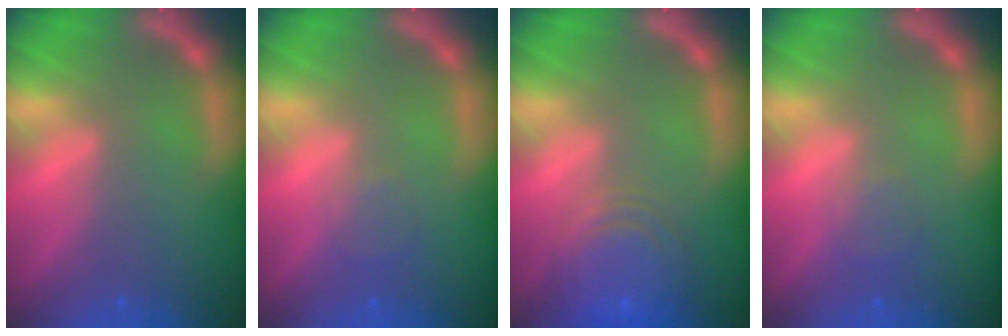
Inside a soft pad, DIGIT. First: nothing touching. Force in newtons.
{"total": 1.5}
{"total": 8.0}
{"total": 1.5}